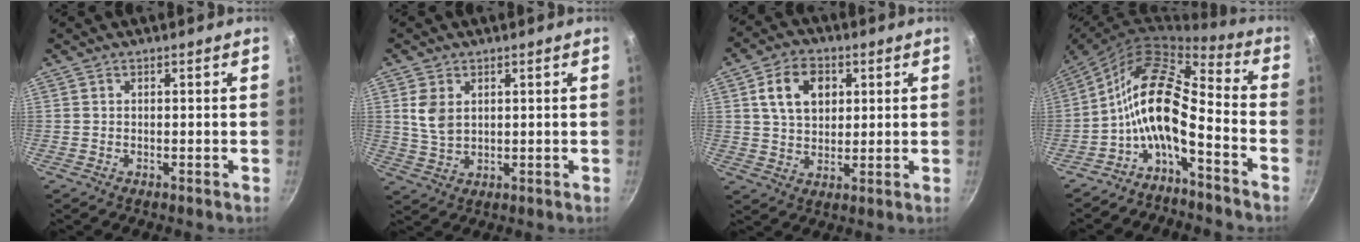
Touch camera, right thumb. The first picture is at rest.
{"total": 5.7, "force": [1.7, 3.8, 3.8], "torque": [-0.070, -0.013, 0.039]}
{"total": 9.9, "force": [3.0, 7.1, 6.2], "torque": [-0.088, 0.001, 0.048]}
{"total": 13.0, "force": [-5.4, 5.1, 10.6], "torque": [-0.201, 0.079, -0.119]}